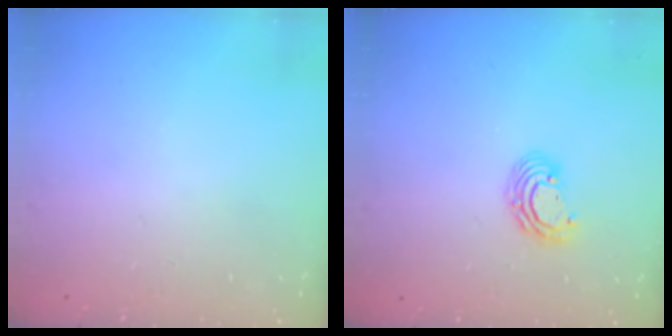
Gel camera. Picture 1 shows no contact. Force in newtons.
{"total": 6.2, "press": 6.2, "slide": 0.4}